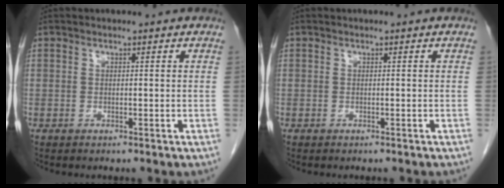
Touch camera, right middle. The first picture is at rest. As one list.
[{"total": 0.7, "force": [-0.7, 0.1, 0.3], "torque": [-0.003, -0.002, -0.011]}]